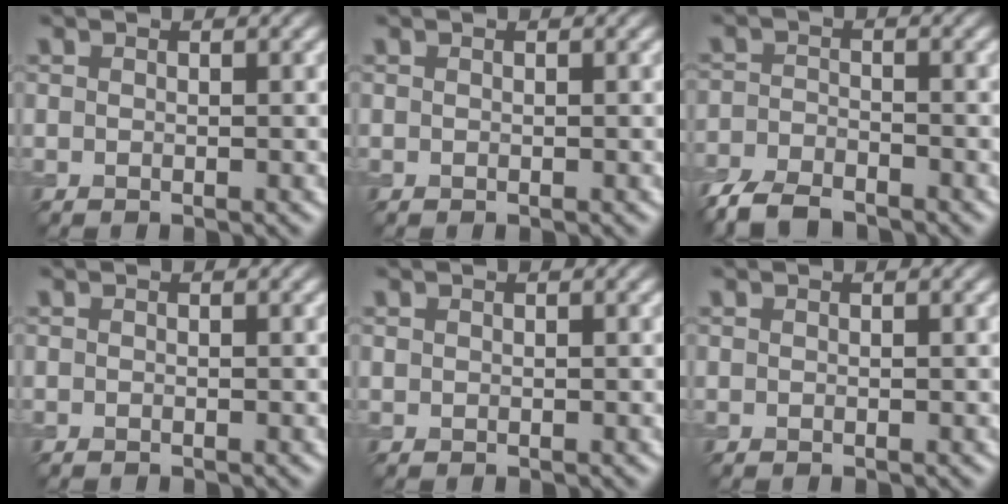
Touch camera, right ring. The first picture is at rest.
{"total": 0.0}
{"total": 5.4, "force": [-4.3, 2.1, 2.4], "torque": [-0.048, -0.012, -0.092]}
{"total": 0.0}
{"total": 0.0}
{"total": 0.0}